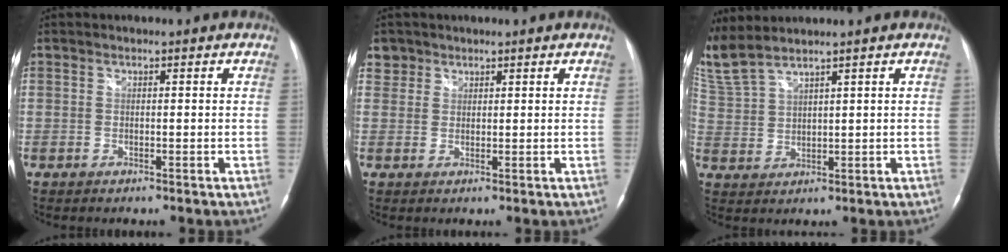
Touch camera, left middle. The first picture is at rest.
{"total": 2.5, "force": [1.6, 1.8, -0.3], "torque": [0.017, 0.006, 0.025]}
{"total": 8.5, "force": [7.5, 0.4, 4.1], "torque": [-0.114, 0.013, 0.166]}